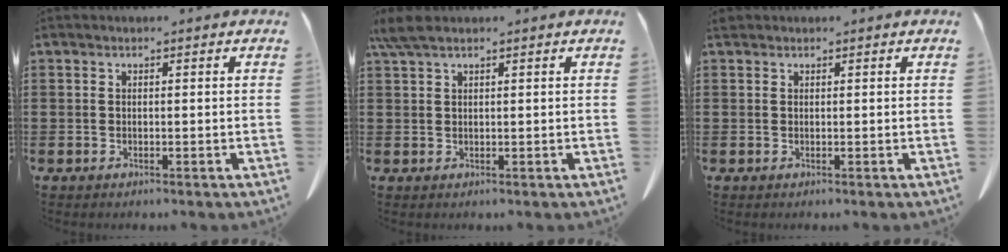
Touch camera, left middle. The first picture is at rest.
{"total": 2.8, "force": [1.8, 0.6, 2.0], "torque": [-0.051, -0.002, 0.031]}
{"total": 0.6, "force": [0.4, 0.3, 0.2], "torque": [-0.006, 0.002, 0.008]}